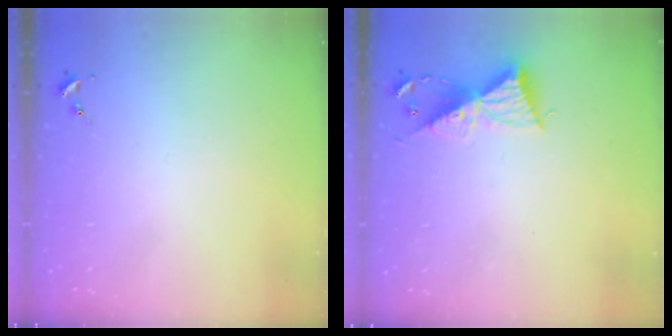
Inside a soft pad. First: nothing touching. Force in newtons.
{"total": 9.3, "press": 9.3, "slide": 0.7}